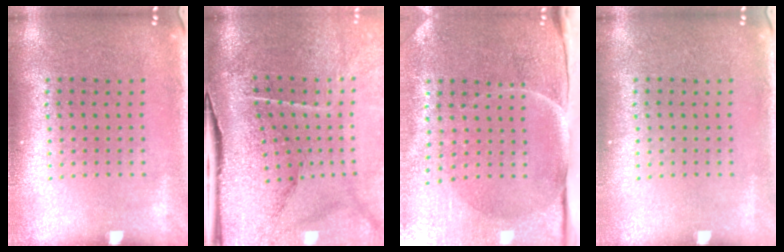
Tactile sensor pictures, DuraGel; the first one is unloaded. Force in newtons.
{"total": 4.9, "press": 3.9, "slide": 3.0}
{"total": 5.0, "press": 3.9, "slide": 3.1}
{"total": 0.0}